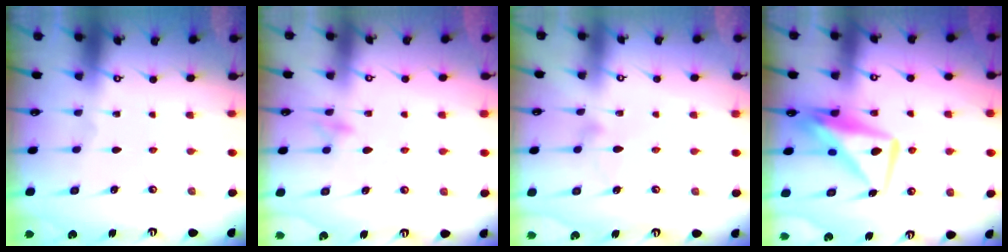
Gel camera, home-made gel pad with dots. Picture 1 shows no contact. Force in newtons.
{"total": 8.7, "press": 8.6, "slide": 0.9}
{"total": 7.1, "press": 7.1, "slide": 0.3}
{"total": 9.5, "press": 9.5, "slide": 0.9}